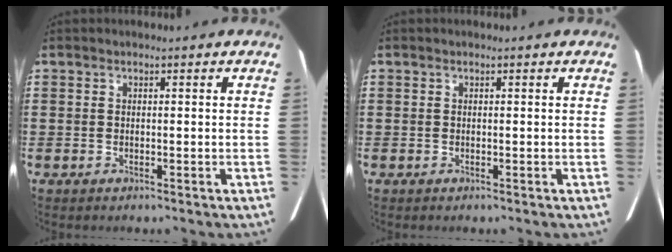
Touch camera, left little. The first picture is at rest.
{"total": 0.0}